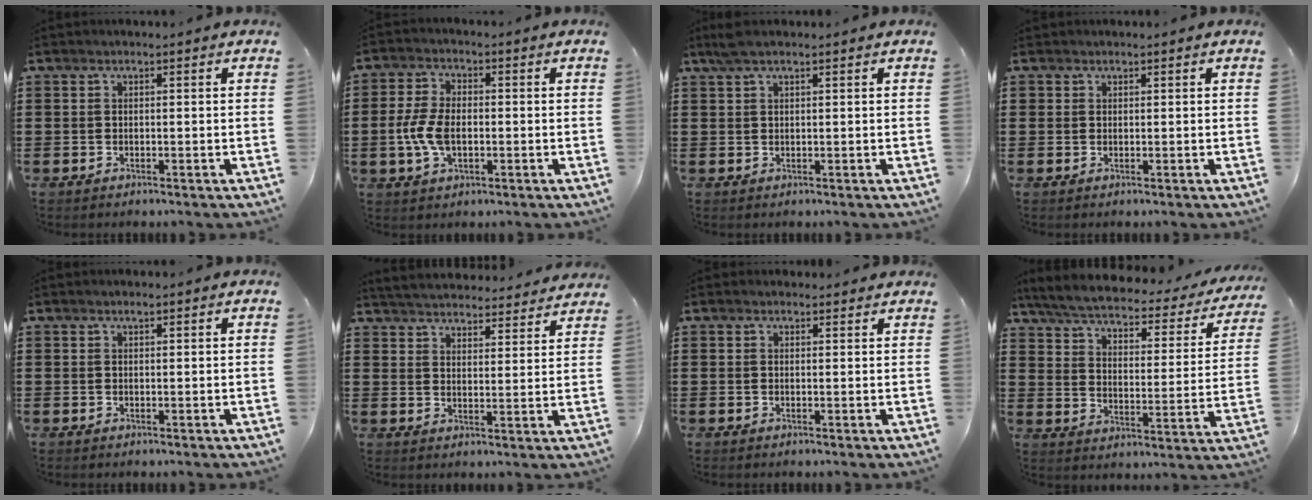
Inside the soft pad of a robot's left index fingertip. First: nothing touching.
{"total": 6.2, "force": [-0.9, 3.4, 5.1], "torque": [-0.119, 0.000, -0.020]}
{"total": 2.3, "force": [1.5, 0.4, 1.6], "torque": [-0.034, 0.004, 0.027]}
{"total": 0.9, "force": [0.6, 0.7, 0.1], "torque": [-0.004, 0.003, 0.012]}
{"total": 0.7, "force": [0.4, 0.2, 0.5], "torque": [-0.010, 0.000, 0.009]}
{"total": 4.3, "force": [4.3, 0.0, 0.0], "torque": [-0.023, -0.030, 0.075]}
{"total": 1.1, "force": [1.1, 0.4, 0.1], "torque": [-0.005, 0.003, 0.021]}
{"total": 4.1, "force": [3.5, 0.7, 2.1], "torque": [-0.058, -0.028, 0.052]}